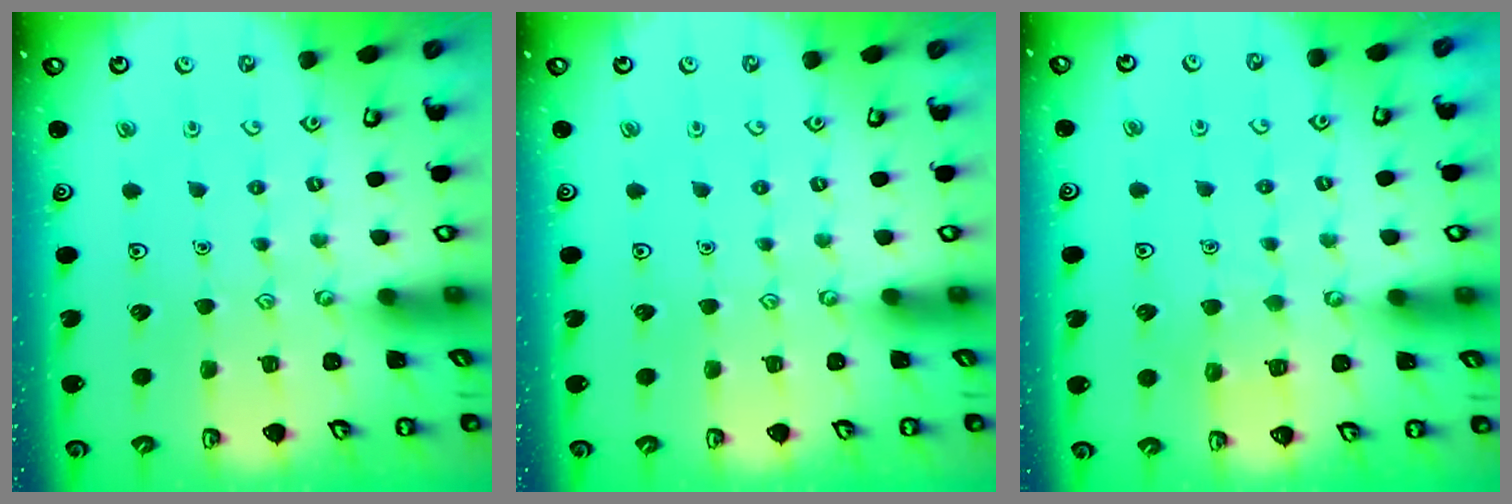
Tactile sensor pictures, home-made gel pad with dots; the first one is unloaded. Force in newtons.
{"total": 0.0}
{"total": 4.9, "press": 4.9, "slide": 0.4}